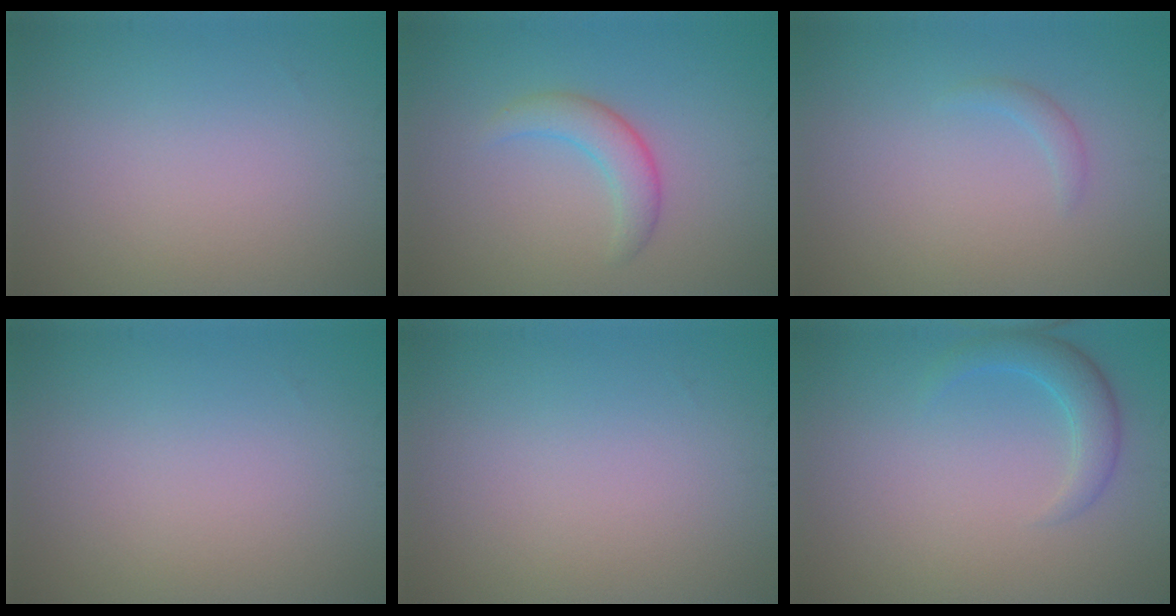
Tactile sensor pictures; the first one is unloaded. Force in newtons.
{"total": 2.8, "press": 2.8, "slide": 0.2}
{"total": 0.9, "press": 0.9, "slide": 0.1}
{"total": 0.0}
{"total": 0.0}
{"total": 2.7, "press": 2.7, "slide": 0.1}